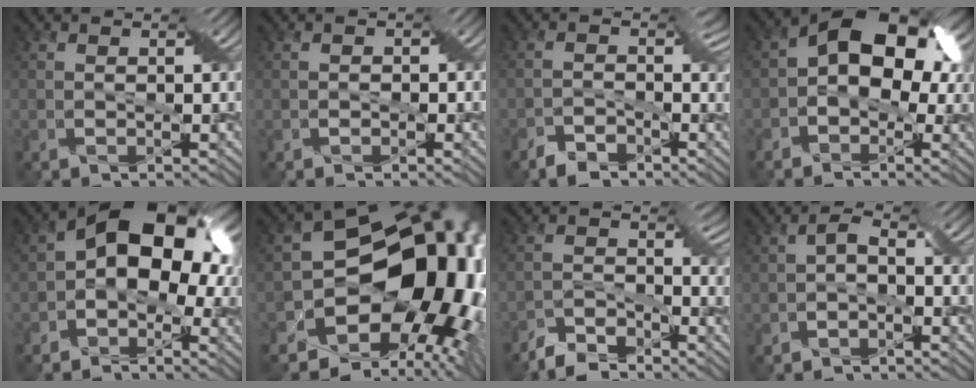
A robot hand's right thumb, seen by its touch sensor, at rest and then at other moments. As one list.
[{"total": 1.4, "force": [-0.5, 1.3, 0.4], "torque": [-0.002, 0.005, -0.012]}, {"total": 2.9, "force": [-2.5, 1.1, 1.0], "torque": [-0.030, -0.004, -0.048]}, {"total": 8.9, "force": [0.3, 5.6, 7.0], "torque": [-0.096, 0.018, -0.012]}, {"total": 9.7, "force": [-0.1, 6.1, 7.6], "torque": [-0.120, 0.009, -0.016]}, {"total": 17.5, "force": [-2.4, 12.4, 12.0], "torque": [-0.192, -0.046, -0.012]}, {"total": 4.4, "force": [-4.2, 0.8, 1.1], "torque": [-0.038, -0.005, -0.087]}, {"total": 1.4, "force": [-0.8, 0.1, 1.1], "torque": [-0.039, 0.004, -0.019]}]